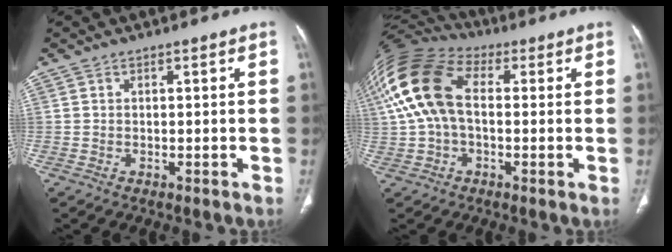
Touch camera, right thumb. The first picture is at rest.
{"total": 16.3, "force": [2.2, 9.8, 12.9], "torque": [-0.280, 0.041, 0.033]}